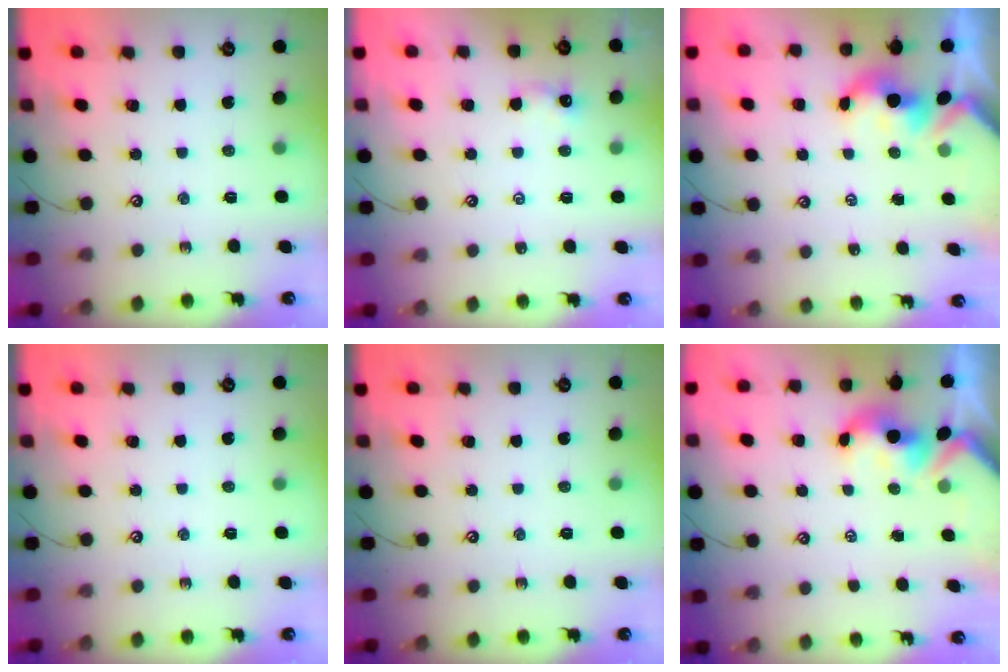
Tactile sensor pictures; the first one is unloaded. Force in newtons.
{"total": 1.9, "press": 1.8, "slide": 0.5}
{"total": 1.9, "press": 1.9, "slide": 0.2}
{"total": 0.0}
{"total": 0.0}
{"total": 2.1, "press": 2.0, "slide": 0.7}